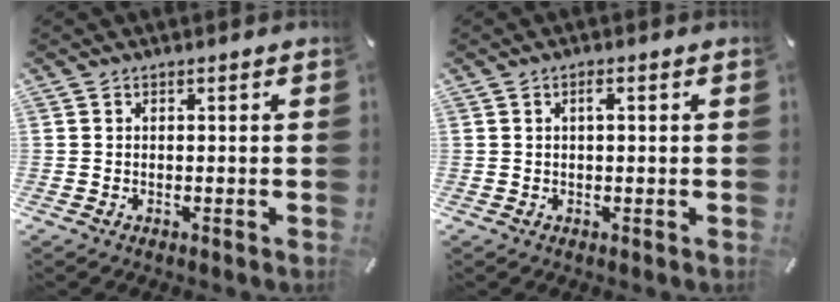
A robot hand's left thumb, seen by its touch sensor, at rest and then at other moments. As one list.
[{"total": 1.7, "force": [0.4, 0.7, 1.5], "torque": [-0.032, 0.005, 0.005]}]